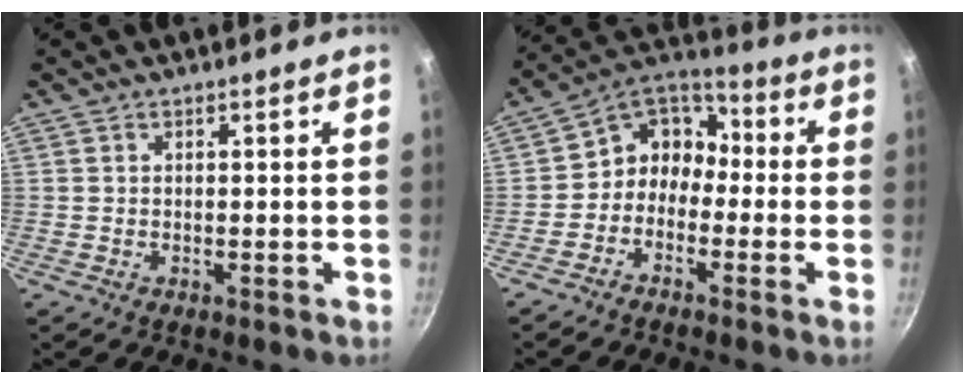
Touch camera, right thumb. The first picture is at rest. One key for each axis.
{"total": 8.9, "fx": -2.3, "fy": 7.5, "fz": 4.3, "tx": -0.038, "ty": 0.055, "tz": -0.069}